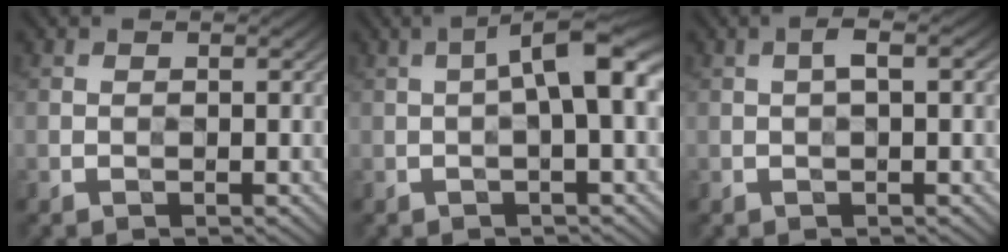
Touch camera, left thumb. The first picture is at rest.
{"total": 6.4, "force": [0.6, 1.4, 6.2], "torque": [-0.099, 0.019, 0.003]}
{"total": 1.7, "force": [0.2, 0.4, 1.6], "torque": [-0.032, 0.007, 0.002]}